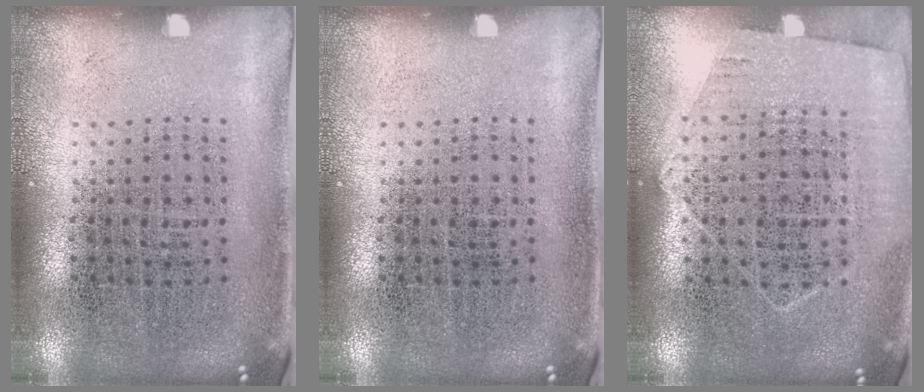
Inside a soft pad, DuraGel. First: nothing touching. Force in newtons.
{"total": 0.0}
{"total": 1.2, "press": 1.1, "slide": 0.6}